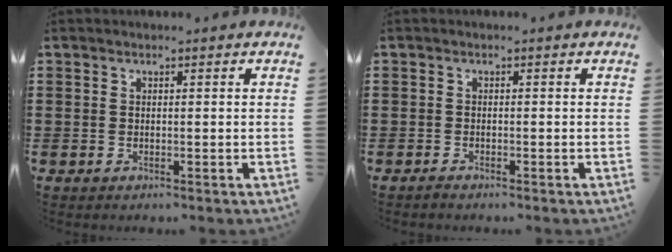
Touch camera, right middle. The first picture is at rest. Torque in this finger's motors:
{"motor_torque": [-0.37, 0.06, 0.03, -0.01]}